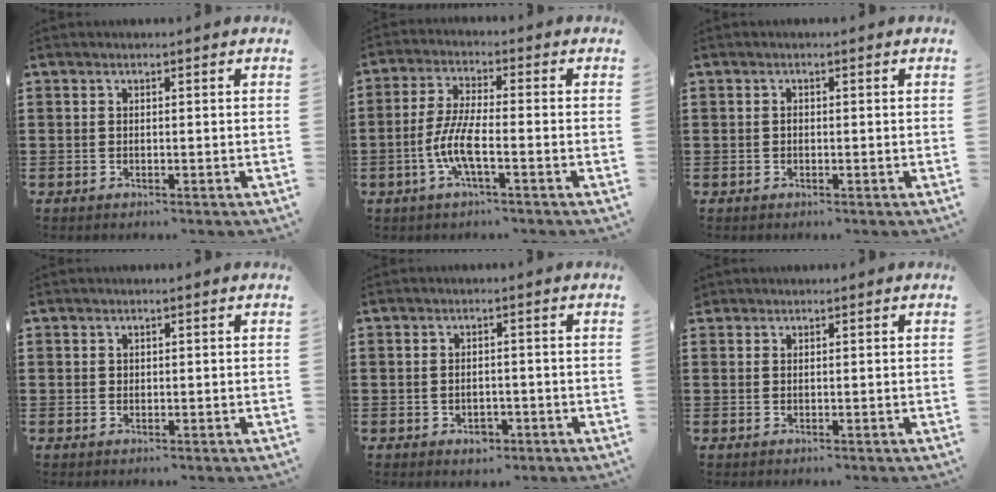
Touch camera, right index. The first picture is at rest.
{"total": 6.7, "force": [-2.6, 1.3, 6.1], "torque": [-0.146, -0.018, -0.057]}
{"total": 0.7, "force": [-0.2, 0.4, 0.4], "torque": [-0.011, 0.000, -0.004]}
{"total": 0.5, "force": [0.2, 0.5, 0.1], "torque": [-0.002, 0.004, 0.005]}
{"total": 2.1, "force": [-1.1, 1.3, 1.3], "torque": [-0.028, -0.003, -0.021]}
{"total": 0.5, "force": [0.4, 0.3, -0.2], "torque": [0.003, 0.003, 0.008]}